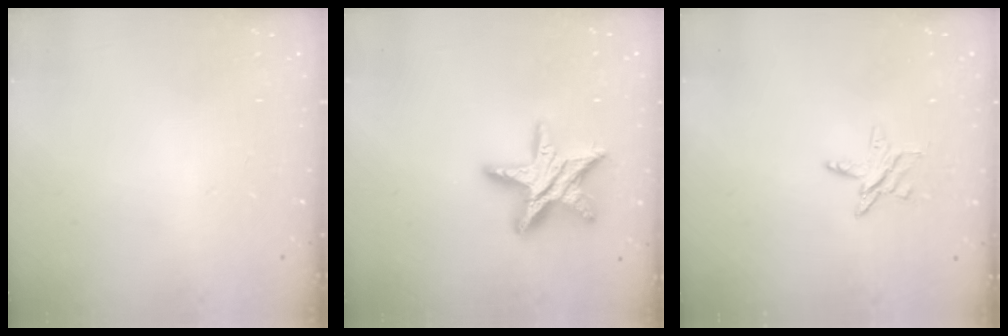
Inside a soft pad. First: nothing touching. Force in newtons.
{"total": 16.0, "press": 16.0, "slide": 1.0}
{"total": 5.3, "press": 5.3, "slide": 0.6}